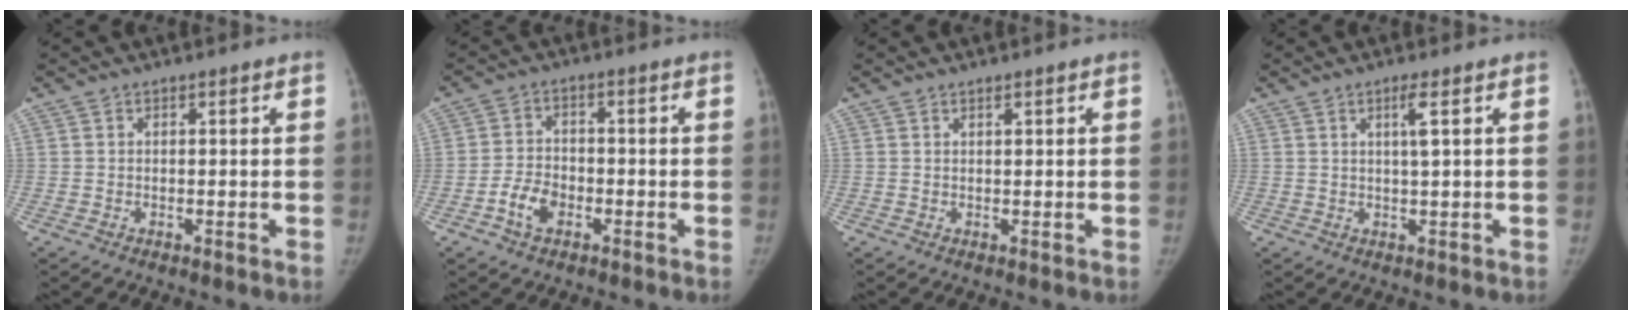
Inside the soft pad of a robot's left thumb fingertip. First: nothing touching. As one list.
[{"total": 5.5, "force": [-2.6, 3.5, 3.3], "torque": [-0.056, 0.021, -0.051]}, {"total": 0.6, "force": [0.4, 0.2, 0.5], "torque": [-0.007, -0.001, 0.007]}, {"total": 2.8, "force": [0.9, -0.1, 2.6], "torque": [-0.054, -0.001, 0.018]}]